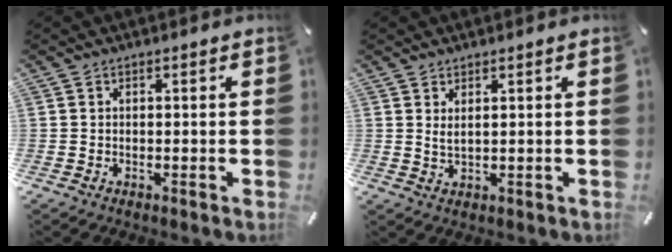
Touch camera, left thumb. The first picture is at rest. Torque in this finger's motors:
{"motor_torque": [-0.06, -0.43, 0.32, -0.03, 0.06]}